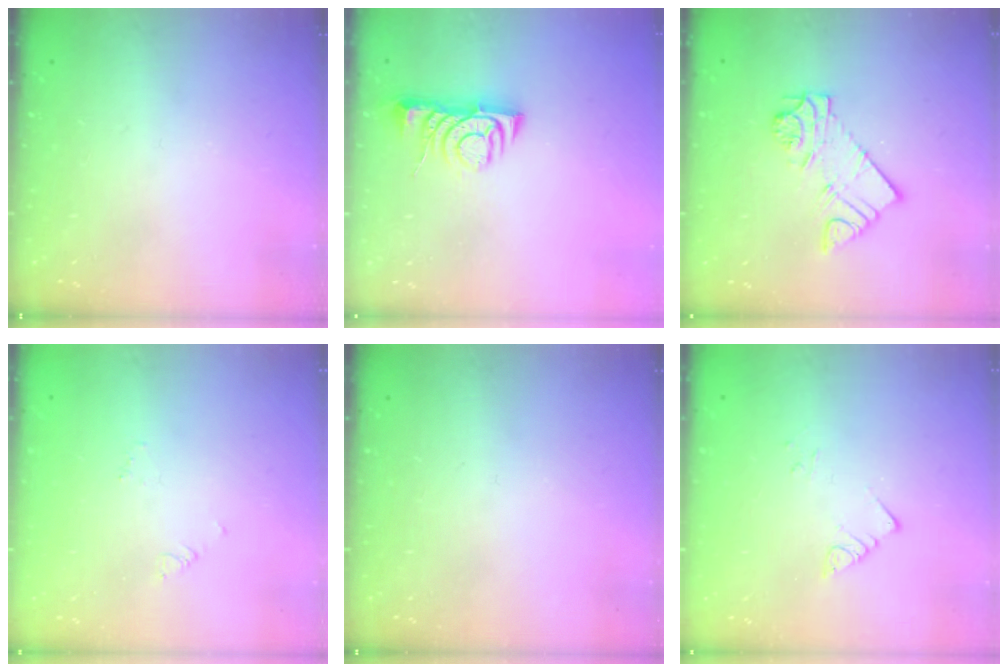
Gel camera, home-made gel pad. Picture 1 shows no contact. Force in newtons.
{"total": 5.5, "press": 5.4, "slide": 0.7}
{"total": 10.0, "press": 10.0, "slide": 0.9}
{"total": 2.7, "press": 2.7, "slide": 0.2}
{"total": 0.0}
{"total": 2.8, "press": 2.8, "slide": 0.2}